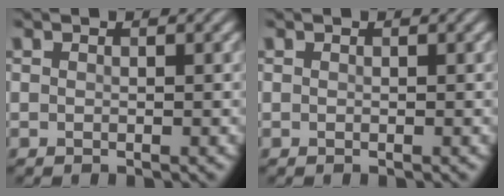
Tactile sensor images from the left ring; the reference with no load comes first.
{"total": 0.0}